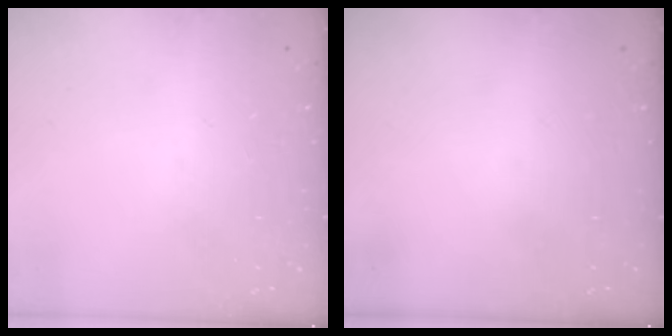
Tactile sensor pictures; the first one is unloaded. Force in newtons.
{"total": 0.0}